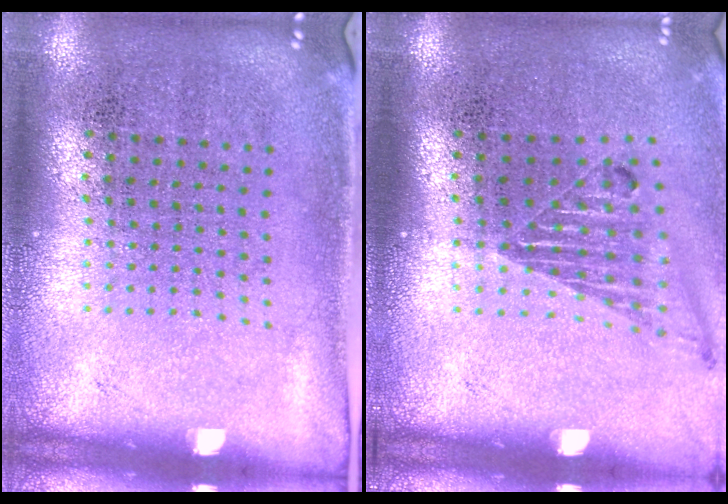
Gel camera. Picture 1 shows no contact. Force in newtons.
{"total": 1.2, "press": 1.1, "slide": 0.4}